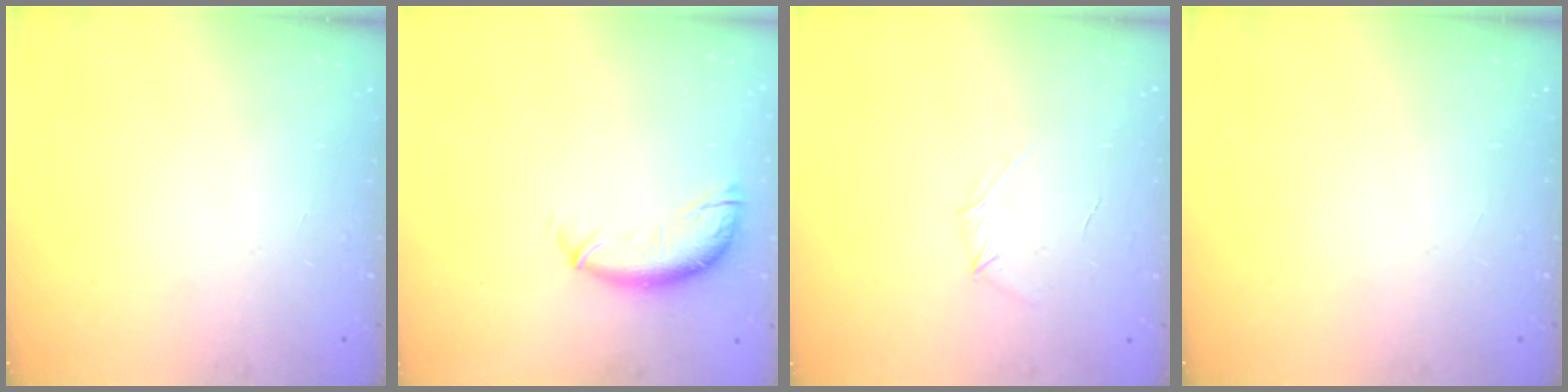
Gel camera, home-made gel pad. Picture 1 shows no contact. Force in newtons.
{"total": 9.9, "press": 9.8, "slide": 1.4}
{"total": 3.5, "press": 3.4, "slide": 0.8}
{"total": 0.0}